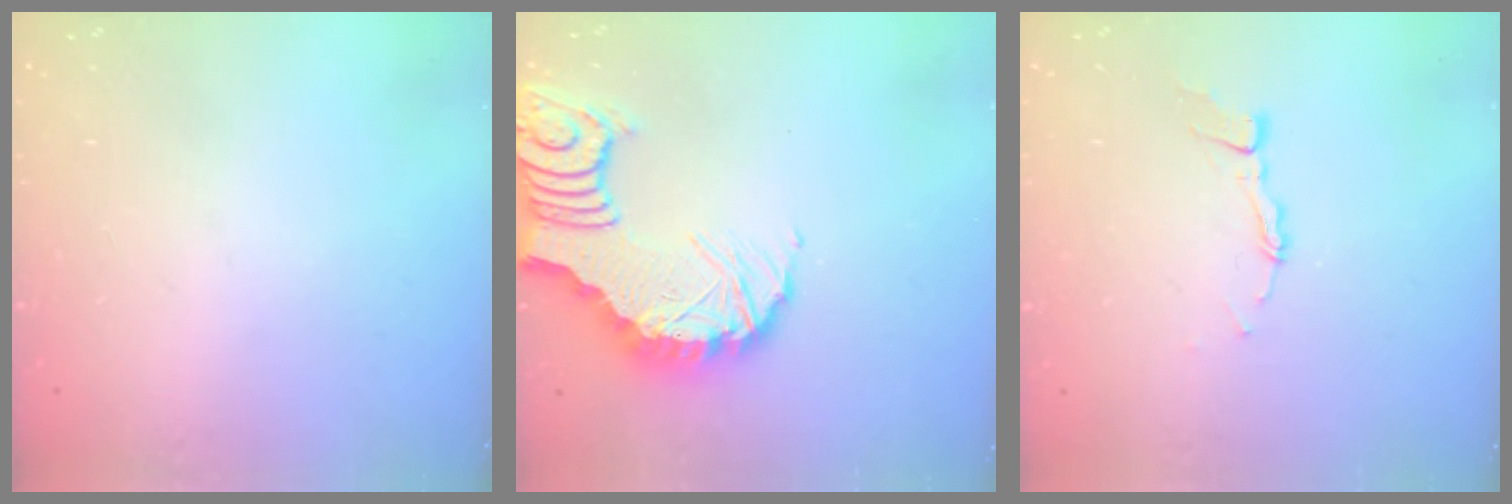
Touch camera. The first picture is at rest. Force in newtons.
{"total": 9.9, "press": 9.8, "slide": 1.3}
{"total": 3.9, "press": 3.9, "slide": 0.2}